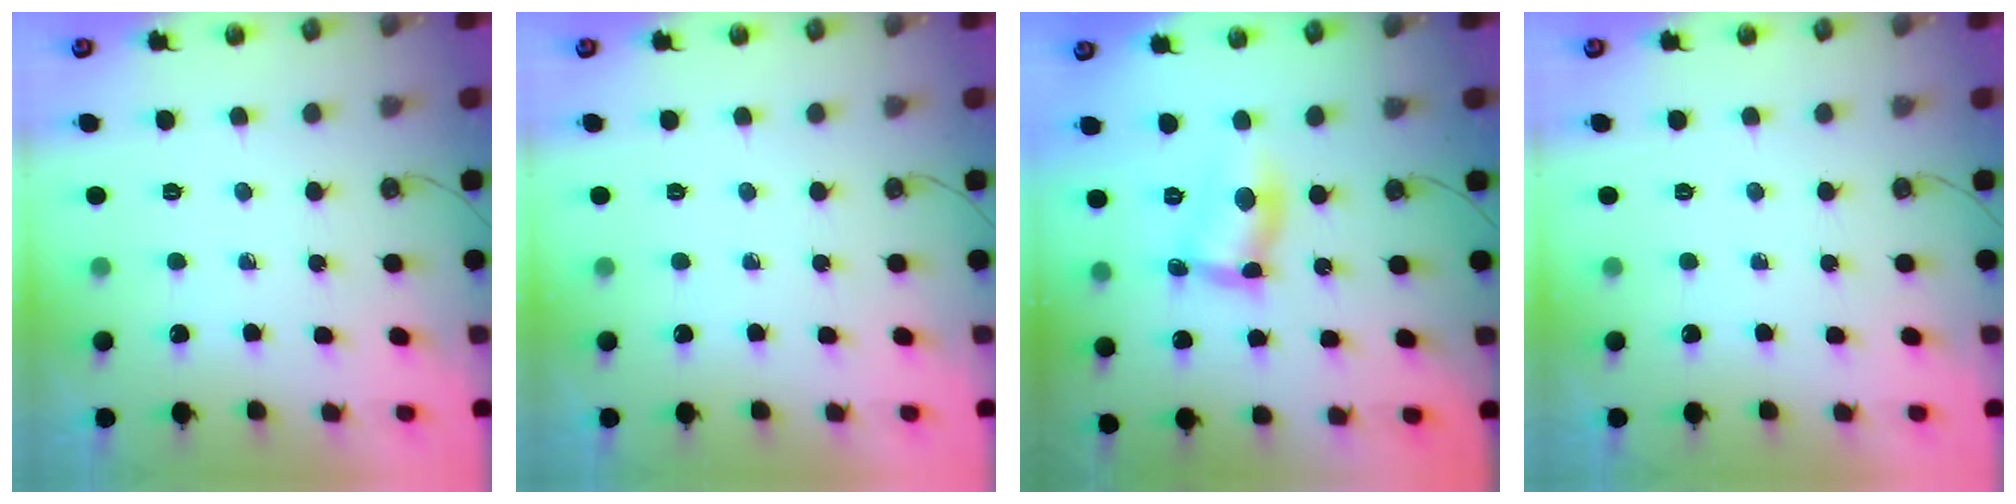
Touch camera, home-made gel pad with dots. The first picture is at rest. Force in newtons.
{"total": 0.0}
{"total": 7.3, "press": 7.3, "slide": 0.3}
{"total": 0.0}